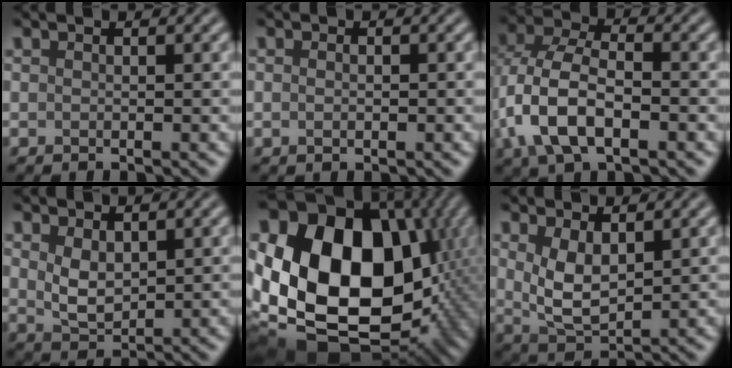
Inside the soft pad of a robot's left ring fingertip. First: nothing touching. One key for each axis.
{"total": 1.0, "fx": 0.0, "fy": 0.6, "fz": 0.8, "tx": -0.011, "ty": -0.001, "tz": -0.002}
{"total": 7.9, "fx": -2.3, "fy": 4.5, "fz": 6.1, "tx": -0.138, "ty": 0.001, "tz": -0.053}
{"total": 2.9, "fx": 0.9, "fy": 1.8, "fz": 2.1, "tx": -0.049, "ty": -0.004, "tz": 0.024}
{"total": 22.3, "fx": 0.5, "fy": 16.8, "fz": 14.7, "tx": -0.313, "ty": -0.015, "tz": 0.033}
{"total": 4.0, "fx": 1.2, "fy": 2.1, "fz": 3.2, "tx": -0.074, "ty": -0.006, "tz": 0.028}